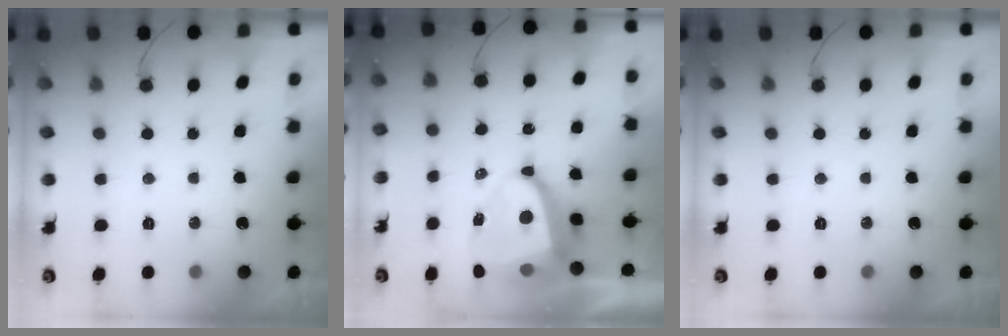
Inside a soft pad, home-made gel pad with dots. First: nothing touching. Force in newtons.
{"total": 9.9, "press": 9.8, "slide": 1.1}
{"total": 0.0}